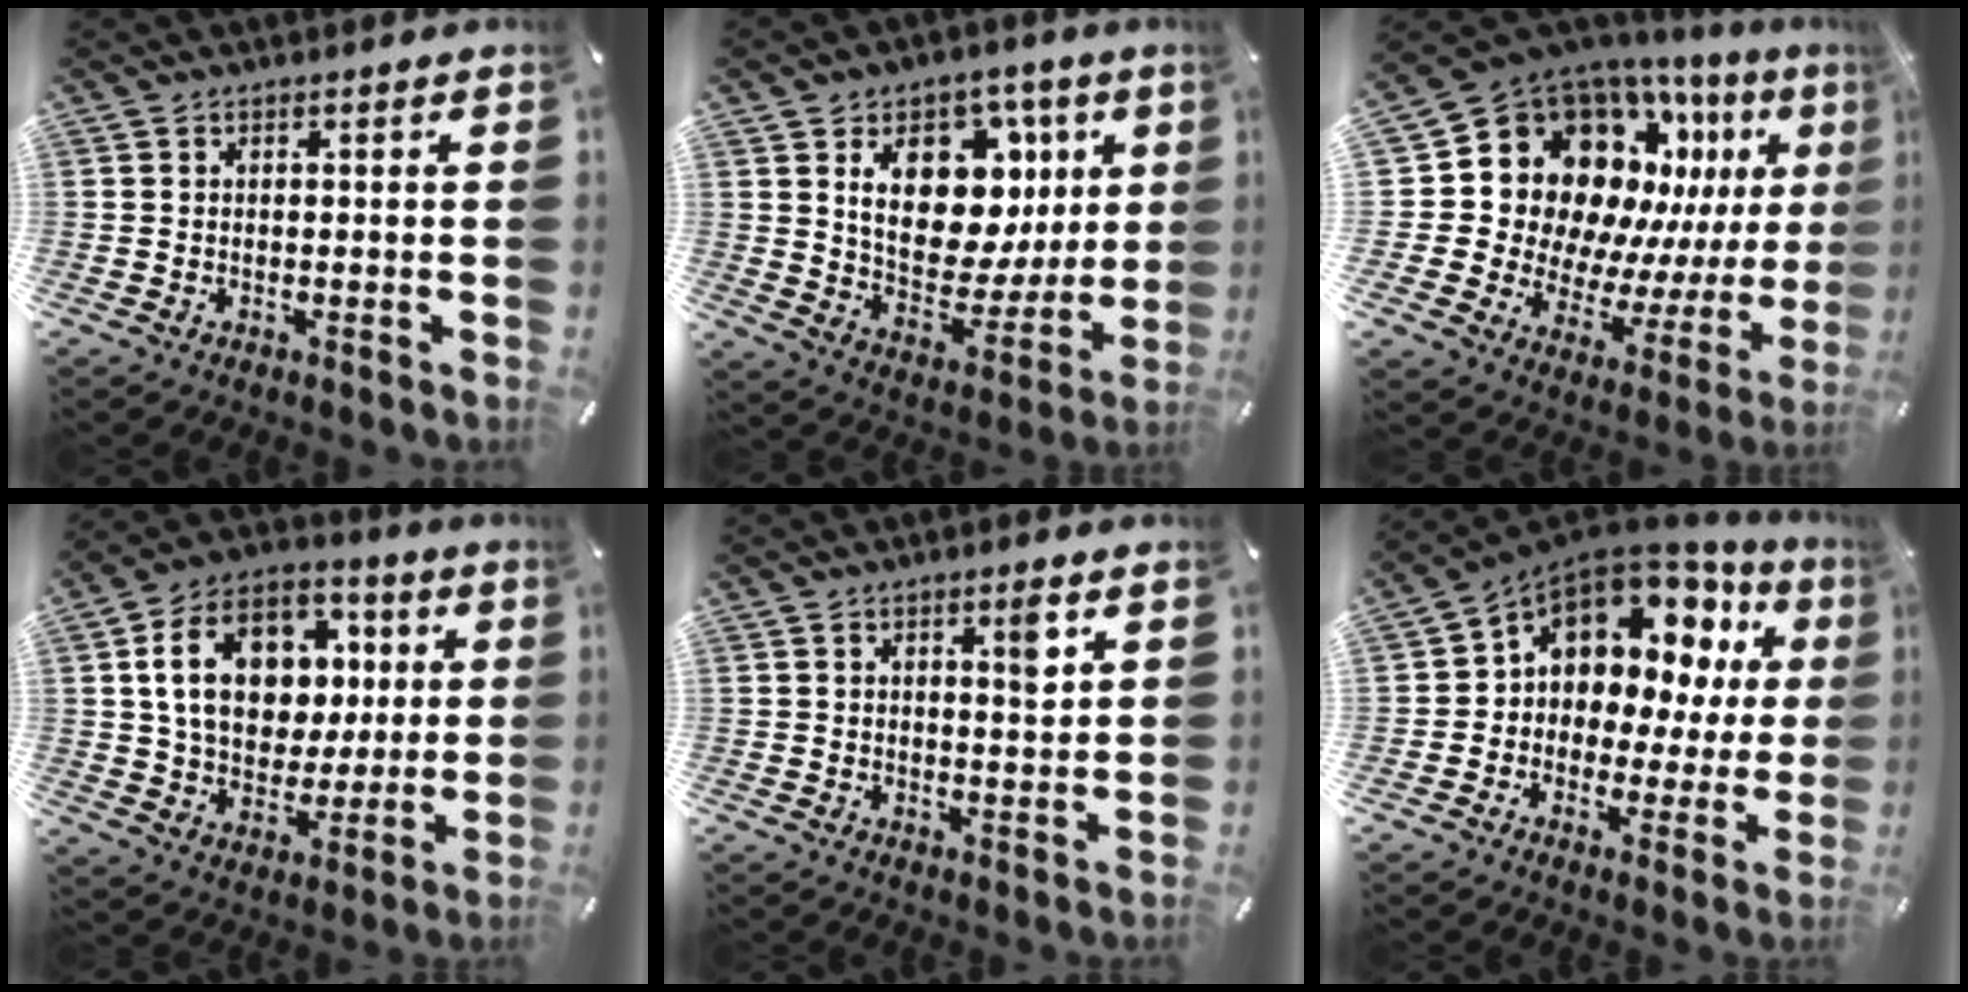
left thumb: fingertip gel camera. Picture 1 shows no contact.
{"total": 18.1, "force": [6.9, 12.7, 10.9], "torque": [-0.149, -0.040, 0.127]}
{"total": 17.5, "force": [7.7, 13.6, 7.8], "torque": [-0.130, -0.101, 0.159]}
{"total": 17.4, "force": [3.5, 13.7, 10.1], "torque": [-0.170, 0.006, 0.067]}
{"total": 4.6, "force": [2.0, 1.1, 4.0], "torque": [-0.060, -0.008, 0.027]}
{"total": 10.8, "force": [5.7, 8.1, 4.4], "torque": [-0.081, -0.053, 0.102]}